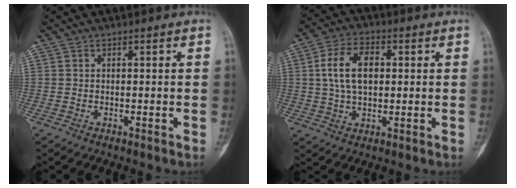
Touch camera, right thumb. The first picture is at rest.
{"total": 9.9, "force": [1.5, 5.9, 7.7], "torque": [-0.134, 0.009, 0.027]}